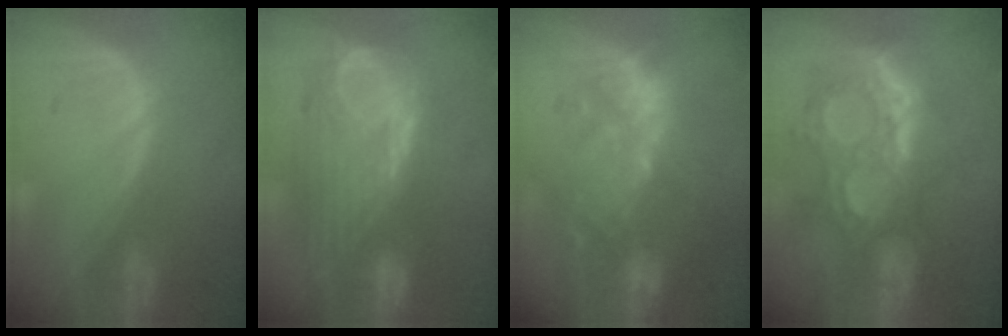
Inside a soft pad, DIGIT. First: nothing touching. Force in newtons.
{"total": 9.9, "press": 9.6, "slide": 2.5}
{"total": 11.2, "press": 9.9, "slide": 5.4}
{"total": 12.0, "press": 10.7, "slide": 5.3}